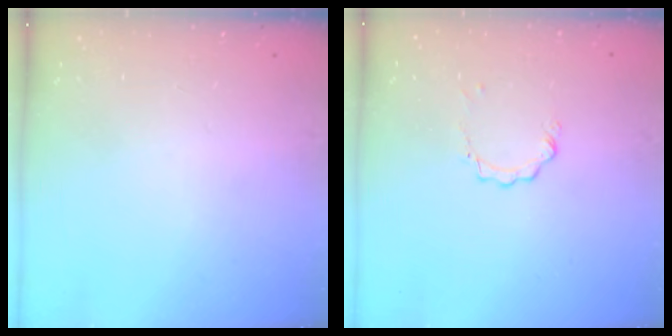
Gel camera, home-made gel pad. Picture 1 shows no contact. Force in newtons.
{"total": 2.3, "press": 2.3, "slide": 0.3}